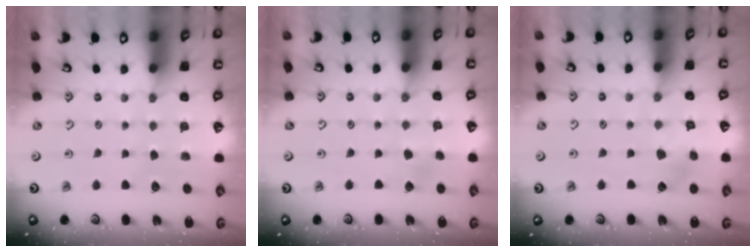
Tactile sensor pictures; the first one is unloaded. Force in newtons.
{"total": 1.8, "press": 1.7, "slide": 0.4}
{"total": 4.6, "press": 4.6, "slide": 0.5}